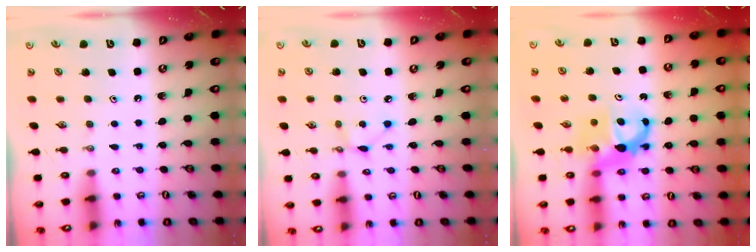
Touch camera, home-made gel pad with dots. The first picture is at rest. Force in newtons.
{"total": 2.2, "press": 2.2, "slide": 0.1}
{"total": 7.4, "press": 7.3, "slide": 0.6}